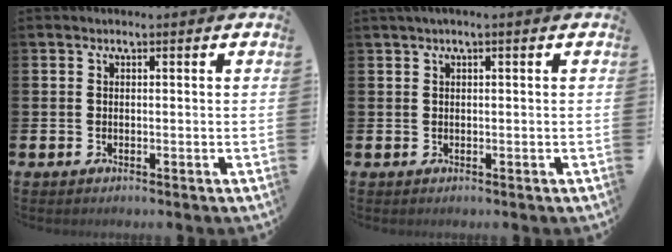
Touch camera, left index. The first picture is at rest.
{"total": 1.3, "force": [0.8, -0.1, 0.9], "torque": [-0.024, 0.004, 0.016]}